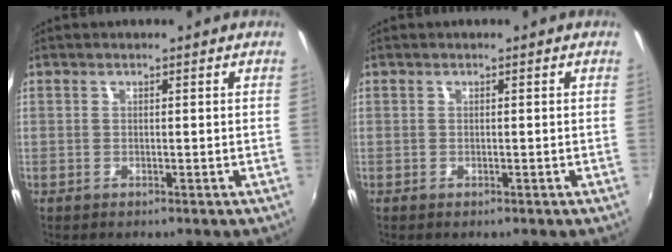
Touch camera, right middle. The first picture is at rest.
{"total": 0.0}